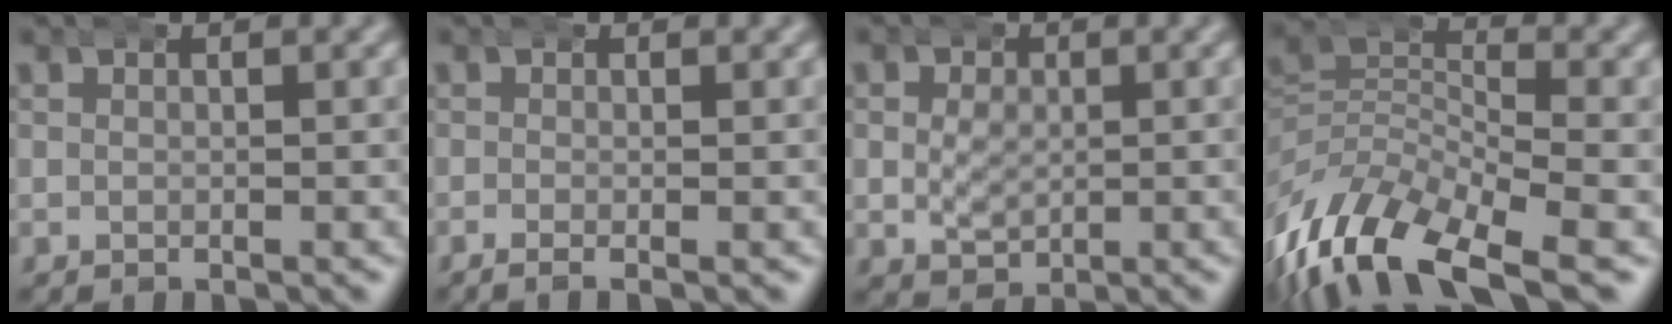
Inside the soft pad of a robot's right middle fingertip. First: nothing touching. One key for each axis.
{"total": 1.1, "fx": -0.8, "fy": 0.1, "fz": 0.8, "tx": -0.019, "ty": -0.005, "tz": -0.014}
{"total": 2.6, "fx": 0.0, "fy": 2.1, "fz": 1.6, "tx": -0.024, "ty": -0.013, "tz": 0.014}
{"total": 11.2, "fx": -4.9, "fy": 6.8, "fz": 7.4, "tx": -0.171, "ty": -0.046, "tz": -0.061}